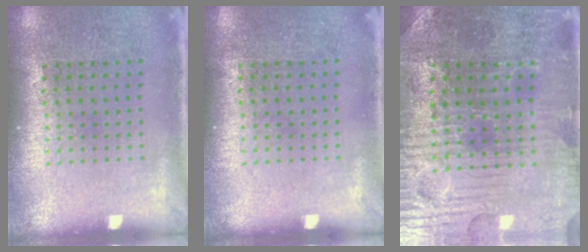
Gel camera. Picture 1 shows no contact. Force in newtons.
{"total": 0.0}
{"total": 3.7, "press": 3.7, "slide": 0.6}